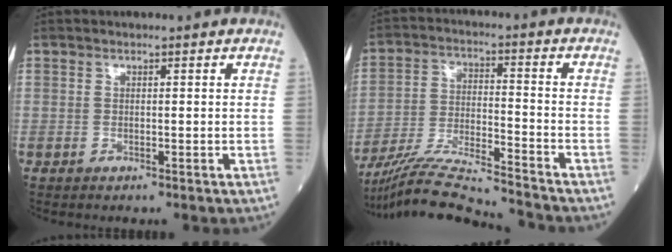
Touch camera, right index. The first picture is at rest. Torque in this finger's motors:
{"motor_torque": [-0.35, -0.54, 0.21, 0.06]}